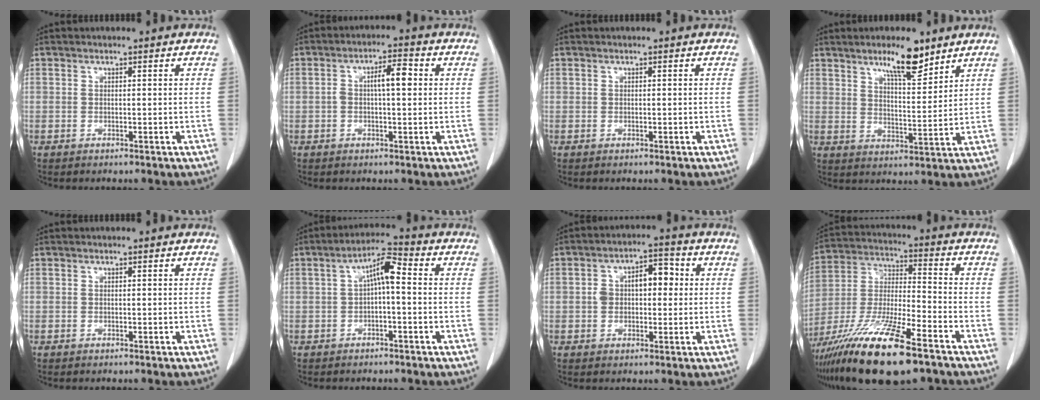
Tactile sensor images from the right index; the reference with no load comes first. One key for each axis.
{"total": 4.8, "fx": 0.5, "fy": 1.3, "fz": 4.7, "tx": -0.081, "ty": 0.017, "tz": 0.006}
{"total": 0.0}
{"total": 8.2, "fx": 6.0, "fy": 1.8, "fz": 5.4, "tx": -0.092, "ty": -0.002, "tz": 0.102}
{"total": 0.0}
{"total": 5.6, "fx": 0.3, "fy": 1.4, "fz": 5.4, "tx": -0.094, "ty": 0.024, "tz": 0.002}
{"total": 7.3, "fx": 0.9, "fy": 3.9, "fz": 6.1, "tx": -0.098, "ty": 0.033, "tz": 0.016}
{"total": 19.3, "fx": -12.5, "fy": 3.0, "fz": 14.4, "tx": -0.289, "ty": -0.039, "tz": -0.227}